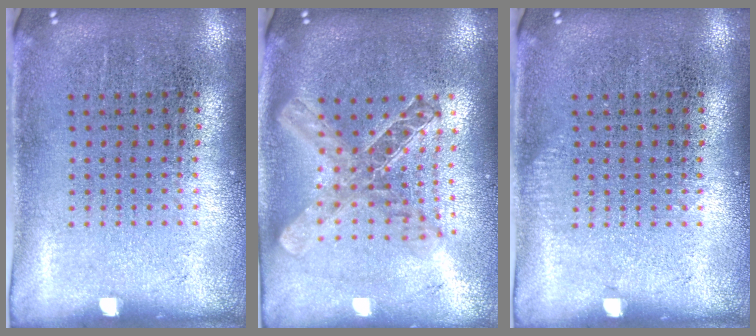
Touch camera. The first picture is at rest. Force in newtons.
{"total": 2.0, "press": 1.7, "slide": 1.1}
{"total": 0.6, "press": 0.6, "slide": 0.2}